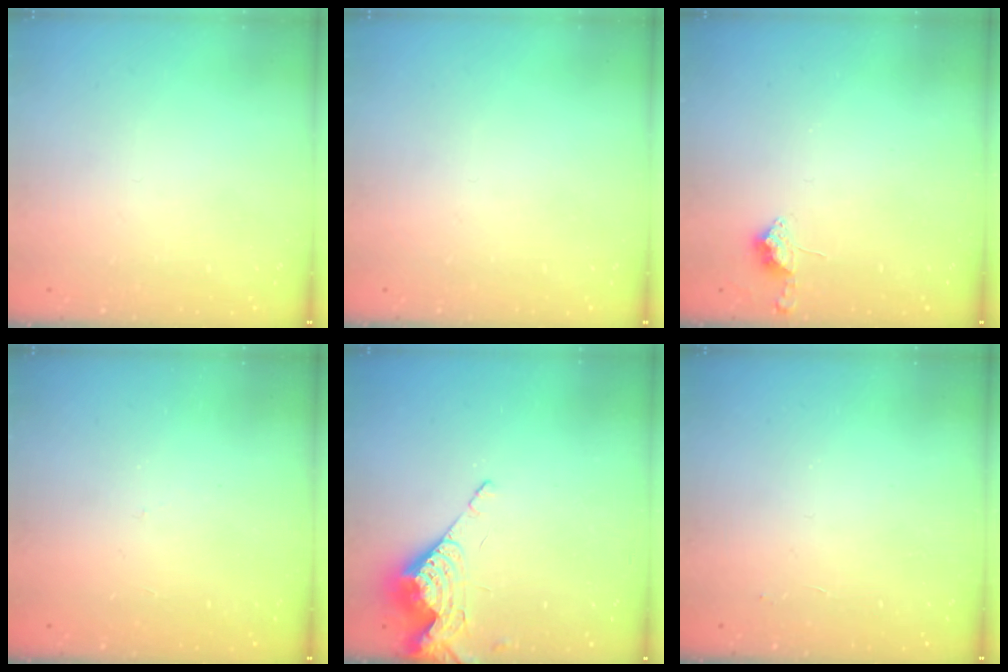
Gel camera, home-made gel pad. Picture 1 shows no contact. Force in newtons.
{"total": 0.0}
{"total": 8.7, "press": 8.6, "slide": 0.7}
{"total": 5.3, "press": 5.2, "slide": 0.7}
{"total": 9.0, "press": 9.0, "slide": 0.4}
{"total": 2.1, "press": 2.0, "slide": 0.4}